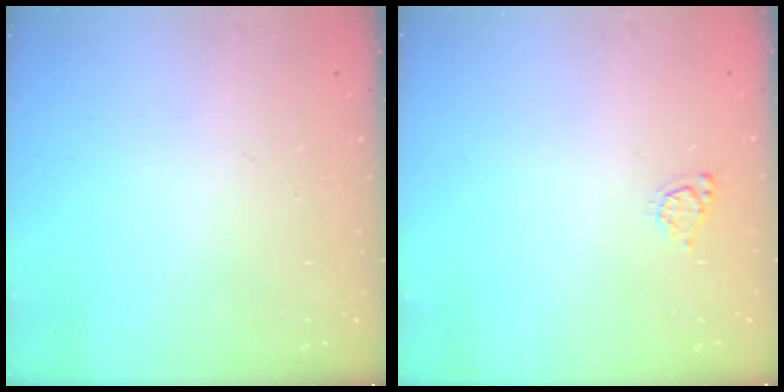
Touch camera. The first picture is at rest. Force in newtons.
{"total": 4.2, "press": 4.2, "slide": 0.3}